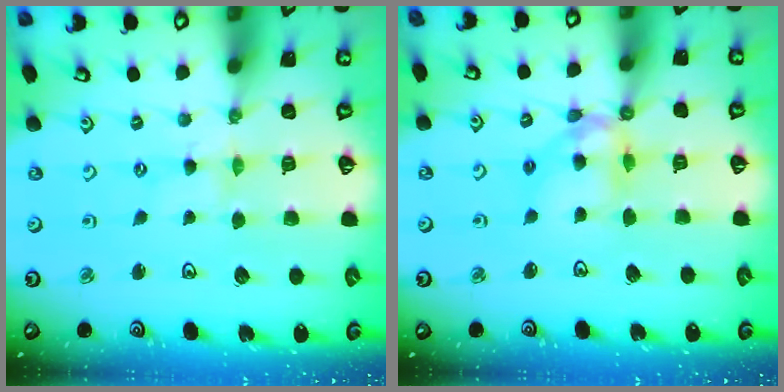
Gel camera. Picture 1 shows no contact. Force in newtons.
{"total": 11.8, "press": 11.8, "slide": 0.9}